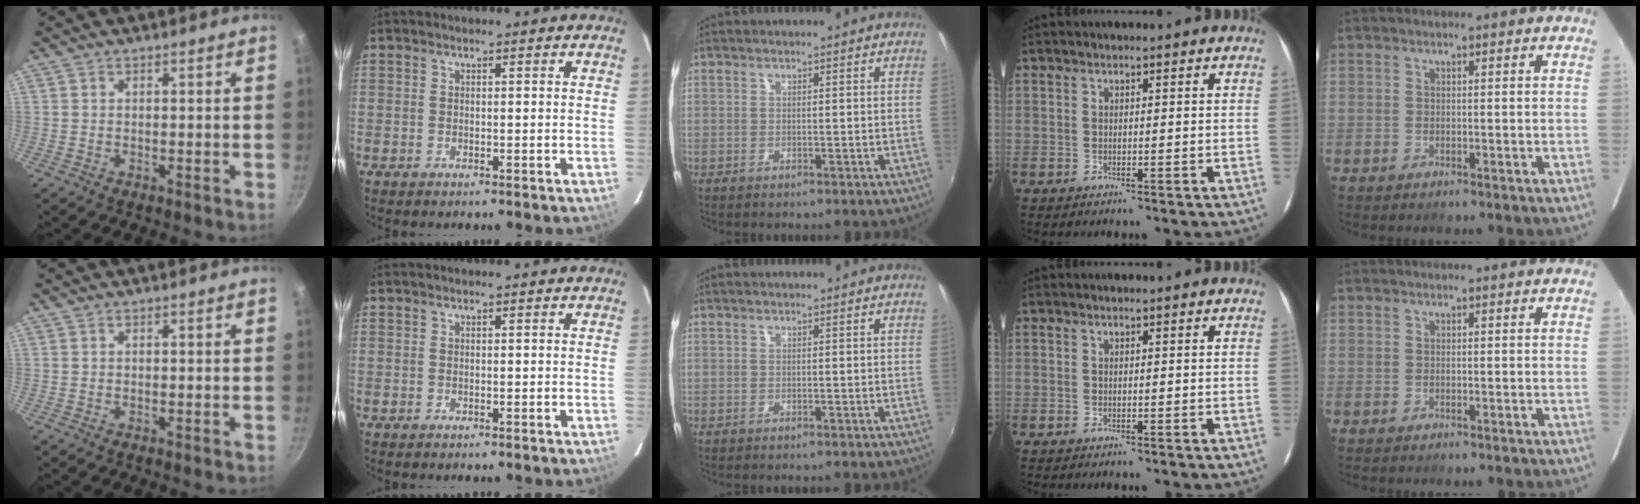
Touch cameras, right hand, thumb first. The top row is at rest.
{}